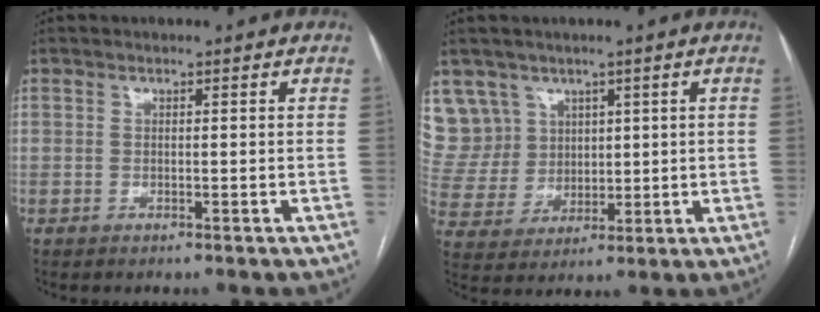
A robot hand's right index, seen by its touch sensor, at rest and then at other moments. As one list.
[{"total": 9.3, "force": [5.5, 7.5, 0.4], "torque": [-0.017, 0.033, 0.124]}]